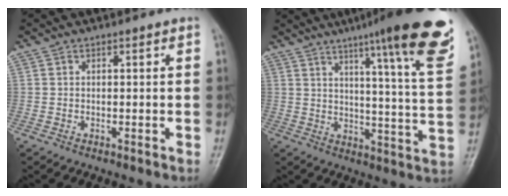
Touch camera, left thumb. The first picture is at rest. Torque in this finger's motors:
{"motor_torque": [1.22, -0.06, 1.58, -1.18, 0.30]}